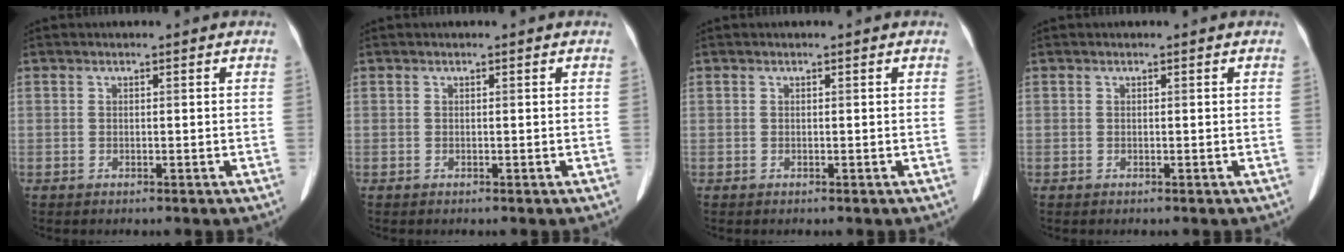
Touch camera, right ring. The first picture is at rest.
{"total": 0.0}
{"total": 0.0}
{"total": 0.0}